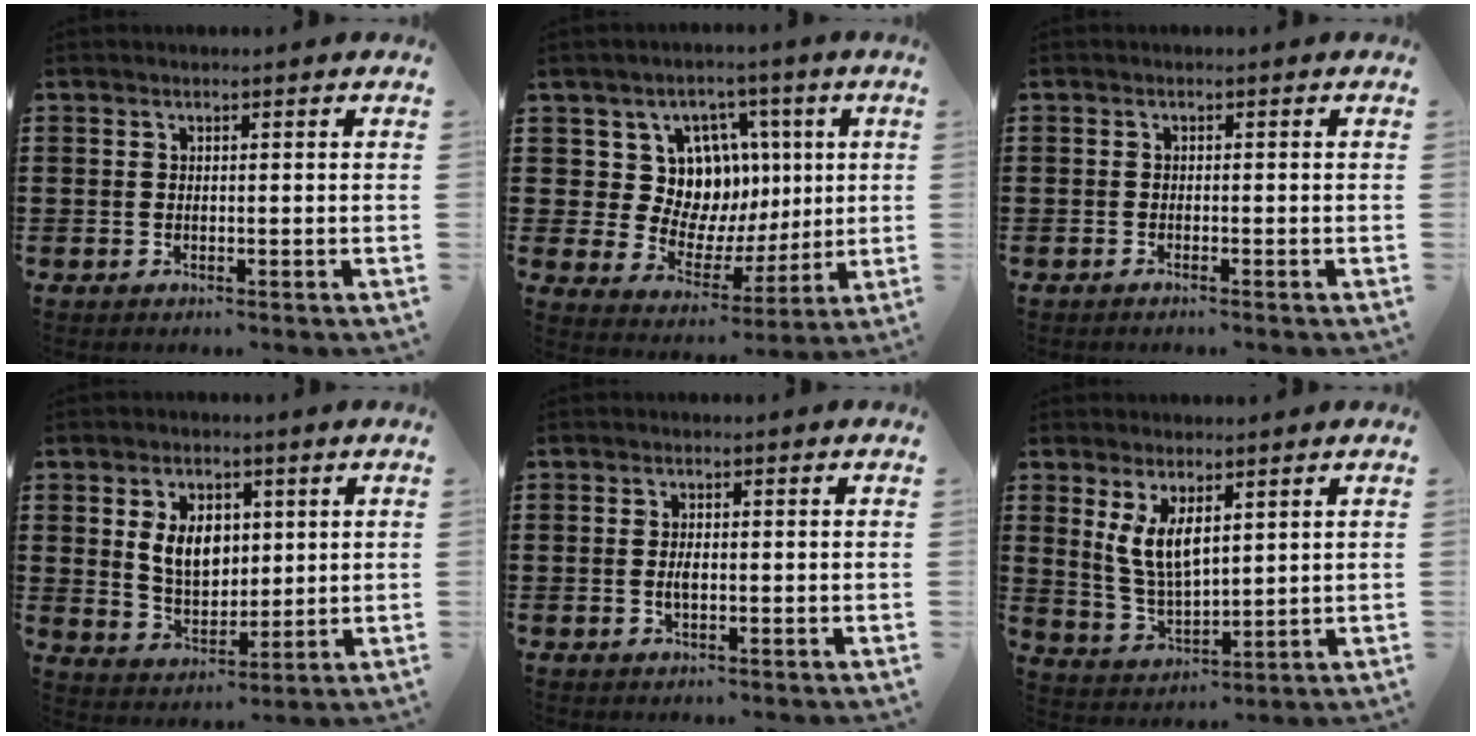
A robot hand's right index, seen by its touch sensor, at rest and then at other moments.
{"total": 10.6, "force": [3.3, 9.3, 4.0], "torque": [-0.097, -0.020, 0.068]}
{"total": 0.7, "force": [-0.6, -0.1, 0.2], "torque": [-0.005, -0.001, -0.013]}
{"total": 7.1, "force": [1.8, 4.7, 5.0], "torque": [-0.103, 0.006, 0.026]}
{"total": 1.8, "force": [-0.2, 0.8, 1.6], "torque": [-0.031, 0.002, -0.005]}
{"total": 6.4, "force": [2.6, 2.8, 5.1], "torque": [-0.121, -0.004, 0.044]}